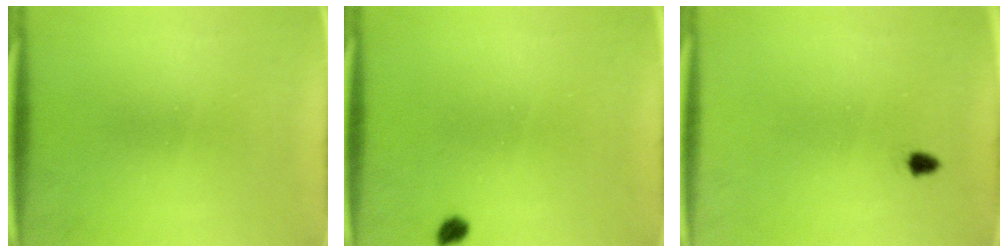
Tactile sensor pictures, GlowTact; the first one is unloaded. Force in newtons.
{"total": 1.2}
{"total": 1.1}